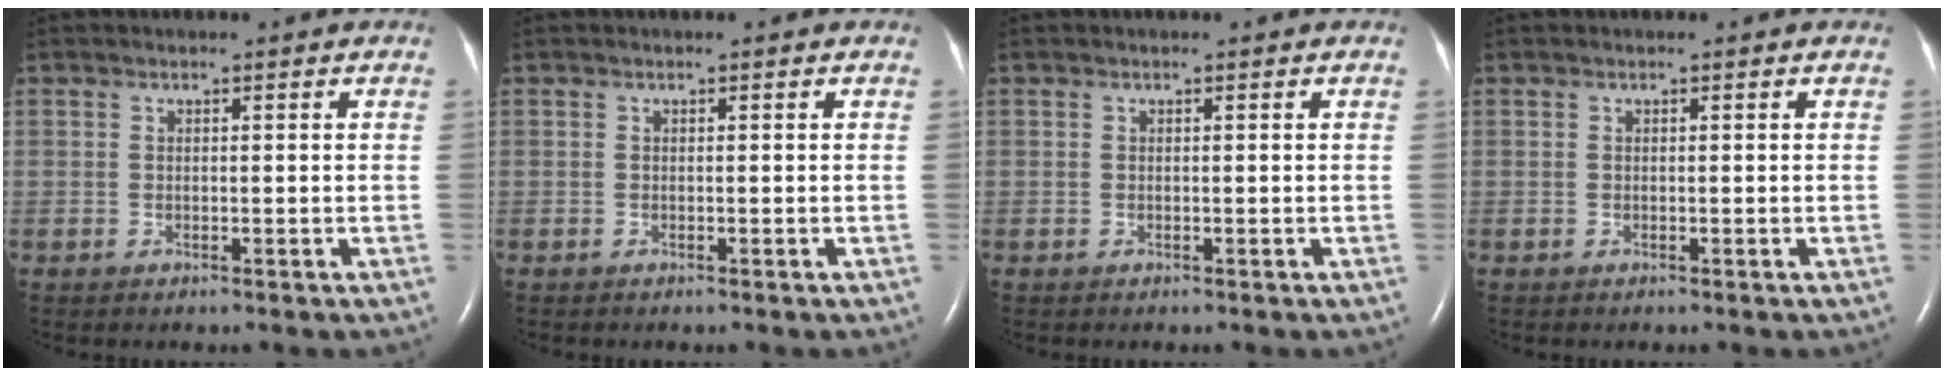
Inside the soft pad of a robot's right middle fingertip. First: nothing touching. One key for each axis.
{"total": 0.0}
{"total": 0.0}
{"total": 0.0}